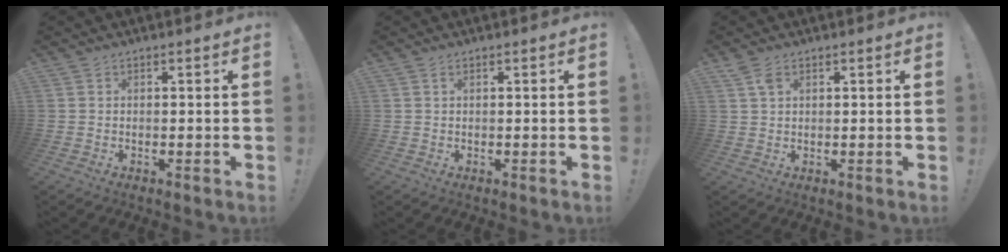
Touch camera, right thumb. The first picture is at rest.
{"total": 0.6, "force": [0.2, 0.0, 0.5], "torque": [-0.019, 0.004, 0.006]}
{"total": 3.3, "force": [1.9, 1.7, 2.1], "torque": [-0.045, 0.000, 0.035]}